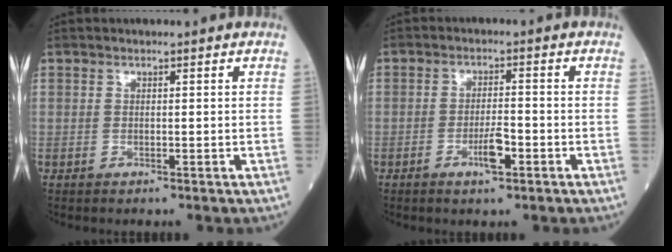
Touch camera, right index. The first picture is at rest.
{"total": 3.7, "force": [-1.9, 0.7, 3.1], "torque": [-0.059, 0.001, -0.034]}